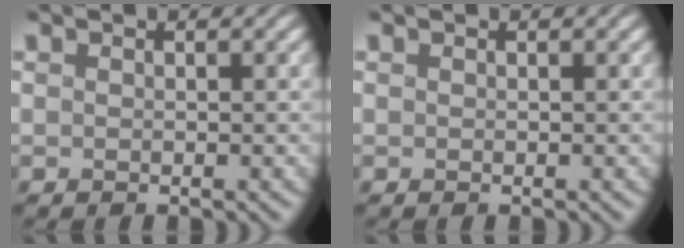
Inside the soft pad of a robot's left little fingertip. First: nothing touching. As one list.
[{"total": 0.0}]